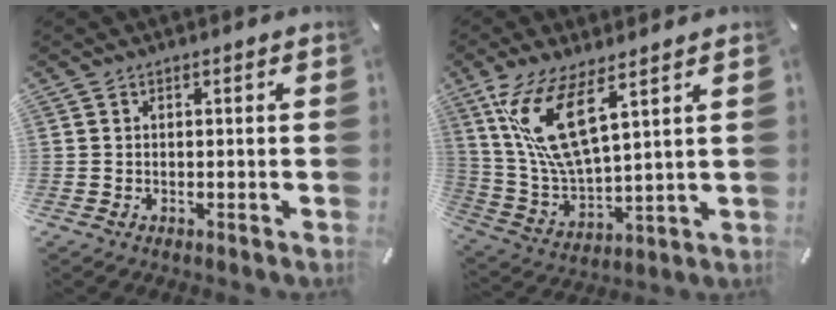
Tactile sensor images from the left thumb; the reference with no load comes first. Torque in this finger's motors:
{"motor_torque": [2.34, 2.26, 2.00, -0.77, 0.62]}